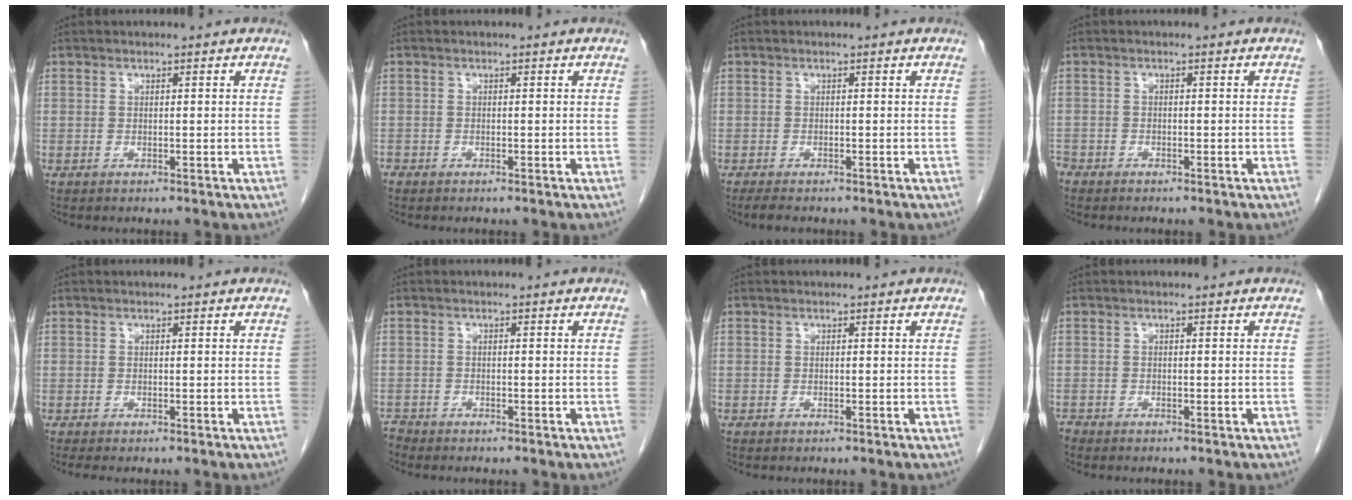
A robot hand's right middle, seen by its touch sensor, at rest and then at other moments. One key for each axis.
{"total": 0.7, "fx": -0.6, "fy": 0.4, "fz": 0.1, "tx": -0.008, "ty": 0.000, "tz": -0.014}
{"total": 2.1, "fx": -1.7, "fy": 0.5, "fz": 1.2, "tx": -0.026, "ty": -0.006, "tz": -0.023}
{"total": 2.6, "fx": -2.3, "fy": 1.2, "fz": 0.5, "tx": -0.015, "ty": -0.001, "tz": -0.041}
{"total": 1.3, "fx": -1.1, "fy": 0.1, "fz": 0.7, "tx": -0.011, "ty": -0.003, "tz": -0.015}
{"total": 1.8, "fx": -1.8, "fy": 0.3, "fz": -0.1, "tx": 0.000, "ty": -0.005, "tz": -0.033}
{"total": 0.0}
{"total": 1.6, "fx": -1.5, "fy": 0.5, "fz": 0.3, "tx": -0.009, "ty": -0.002, "tz": -0.025}